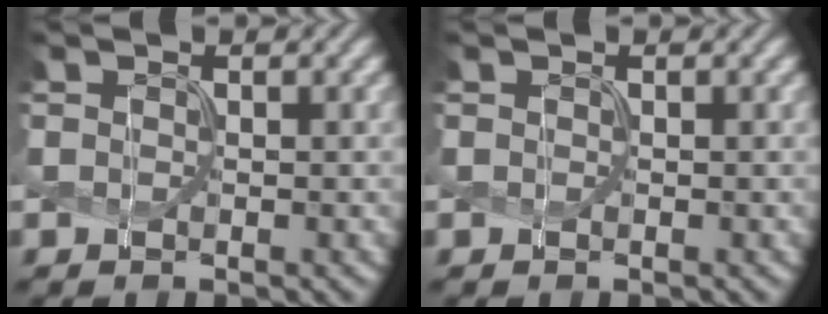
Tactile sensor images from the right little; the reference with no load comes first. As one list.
[{"total": 0.0}]